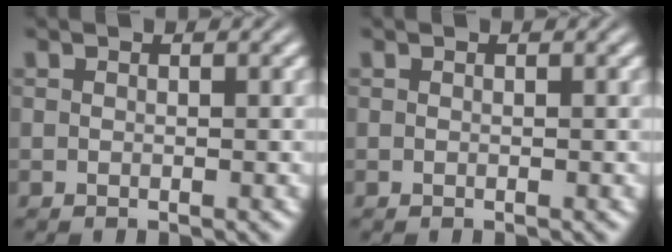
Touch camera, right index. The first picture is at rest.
{"total": 0.0}